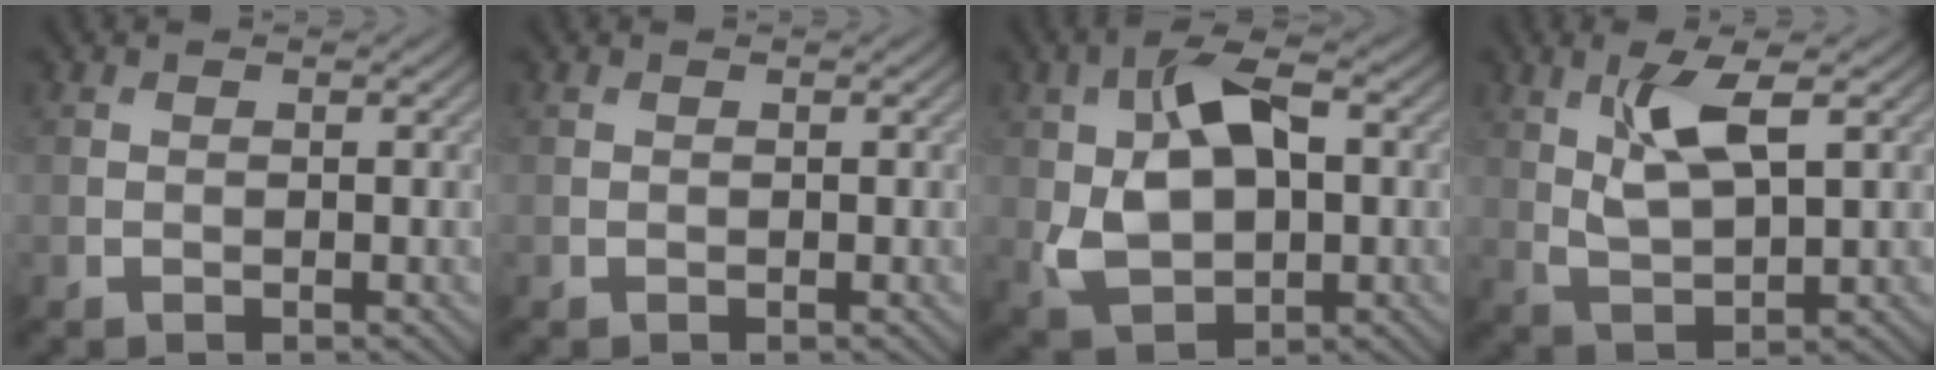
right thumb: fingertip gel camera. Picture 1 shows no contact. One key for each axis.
{"total": 0.0}
{"total": 10.2, "fx": 1.0, "fy": 6.1, "fz": 8.1, "tx": -0.172, "ty": -0.001, "tz": 0.015}
{"total": 6.6, "fx": 2.5, "fy": 2.2, "fz": 5.7, "tx": -0.122, "ty": -0.004, "tz": 0.051}